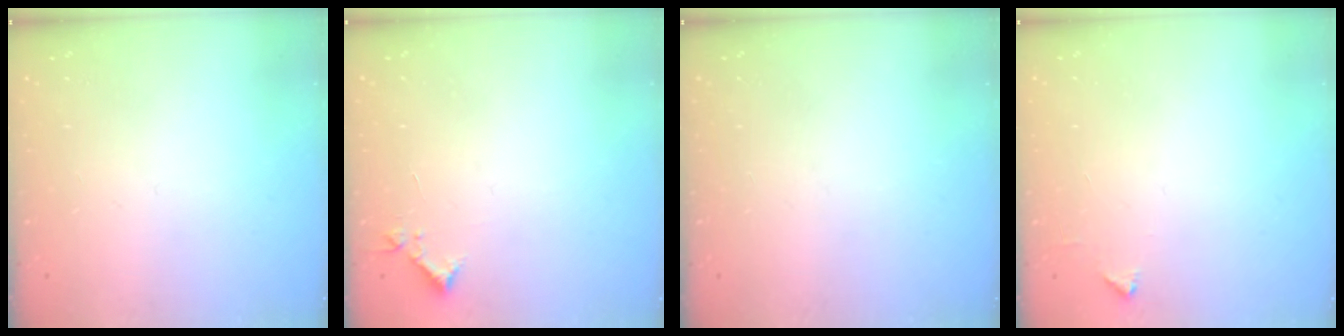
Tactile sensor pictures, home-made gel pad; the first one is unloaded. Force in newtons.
{"total": 3.6, "press": 3.6, "slide": 0.5}
{"total": 0.0}
{"total": 2.1, "press": 2.1, "slide": 0.3}